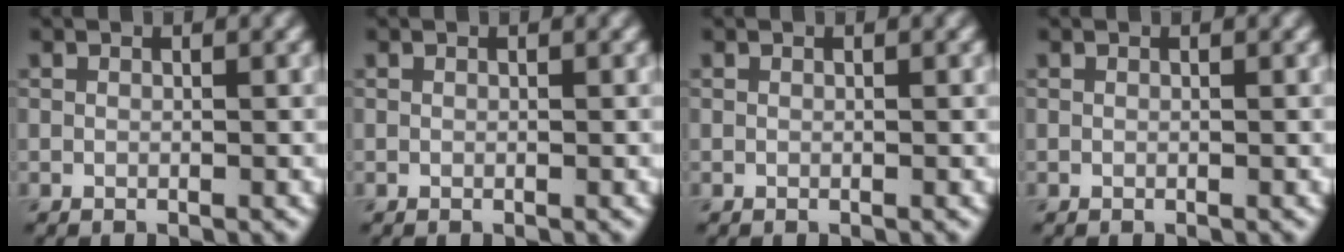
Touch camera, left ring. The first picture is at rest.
{"total": 0.0}
{"total": 0.0}
{"total": 0.0}